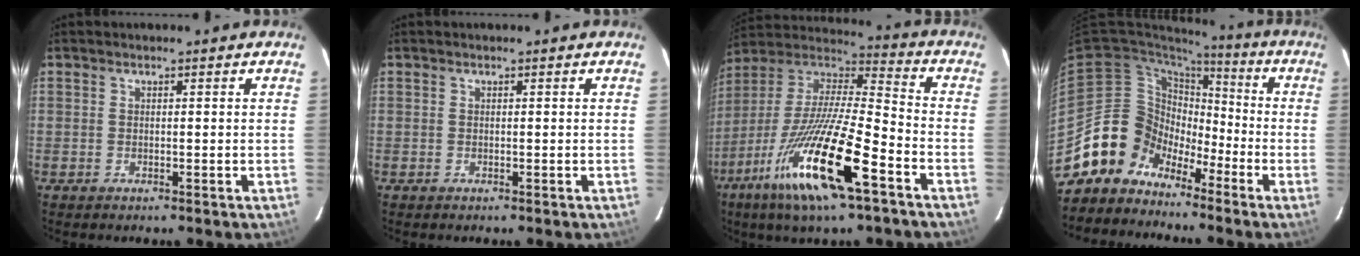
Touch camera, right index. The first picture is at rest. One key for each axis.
{"total": 0.0}
{"total": 23.2, "fx": -12.0, "fy": 4.0, "fz": 19.5, "tx": -0.372, "ty": -0.046, "tz": -0.234}
{"total": 10.9, "fx": -7.3, "fy": 8.0, "fz": 0.6, "tx": -0.022, "ty": 0.044, "tz": -0.148}